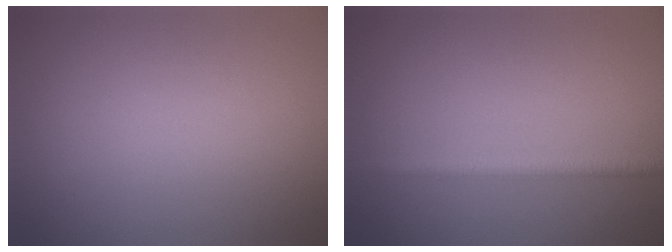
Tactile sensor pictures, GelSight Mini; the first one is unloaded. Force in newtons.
{"total": 2.1, "press": 2.1, "slide": 0.2}